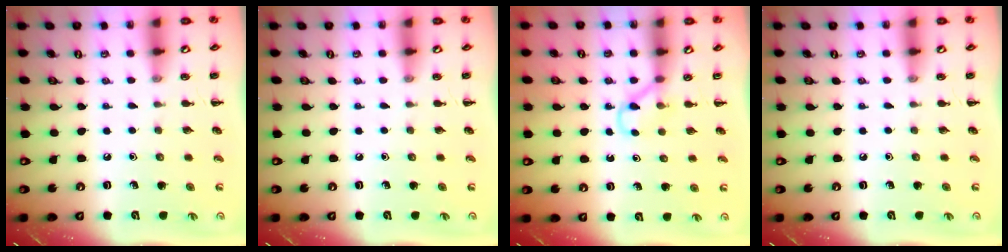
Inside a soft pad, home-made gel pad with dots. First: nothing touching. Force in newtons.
{"total": 0.0}
{"total": 3.2, "press": 3.1, "slide": 1.0}
{"total": 0.0}